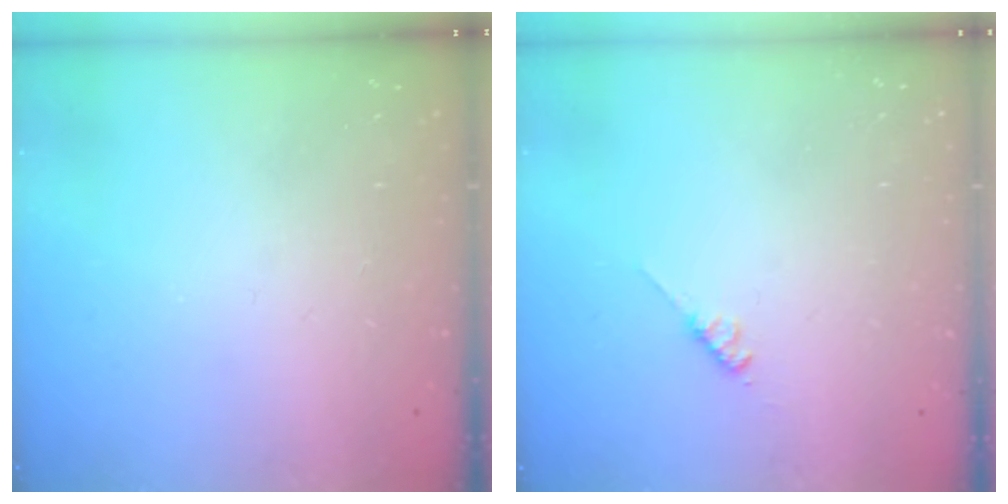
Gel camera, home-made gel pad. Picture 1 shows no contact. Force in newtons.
{"total": 2.8, "press": 2.8, "slide": 0.5}